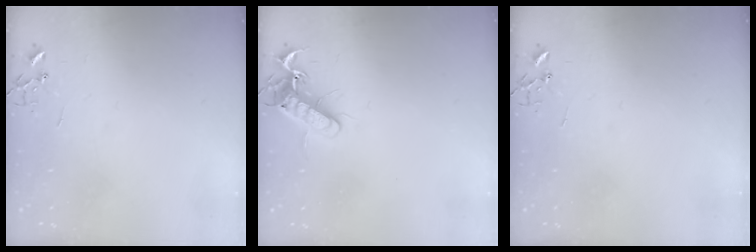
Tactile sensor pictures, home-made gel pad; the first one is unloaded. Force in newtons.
{"total": 13.6, "press": 13.6, "slide": 1.4}
{"total": 0.0}